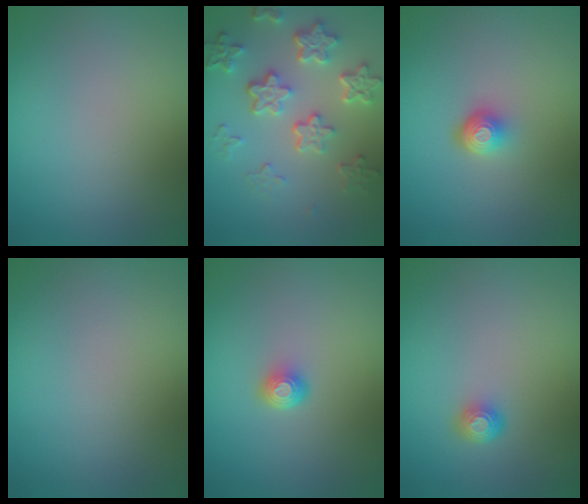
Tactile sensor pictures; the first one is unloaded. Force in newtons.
{"total": 6.0, "press": 4.4, "slide": 4.0}
{"total": 2.3, "press": 1.5, "slide": 1.8}
{"total": 0.0}
{"total": 1.6, "press": 1.2, "slide": 1.1}
{"total": 1.7, "press": 1.2, "slide": 1.1}